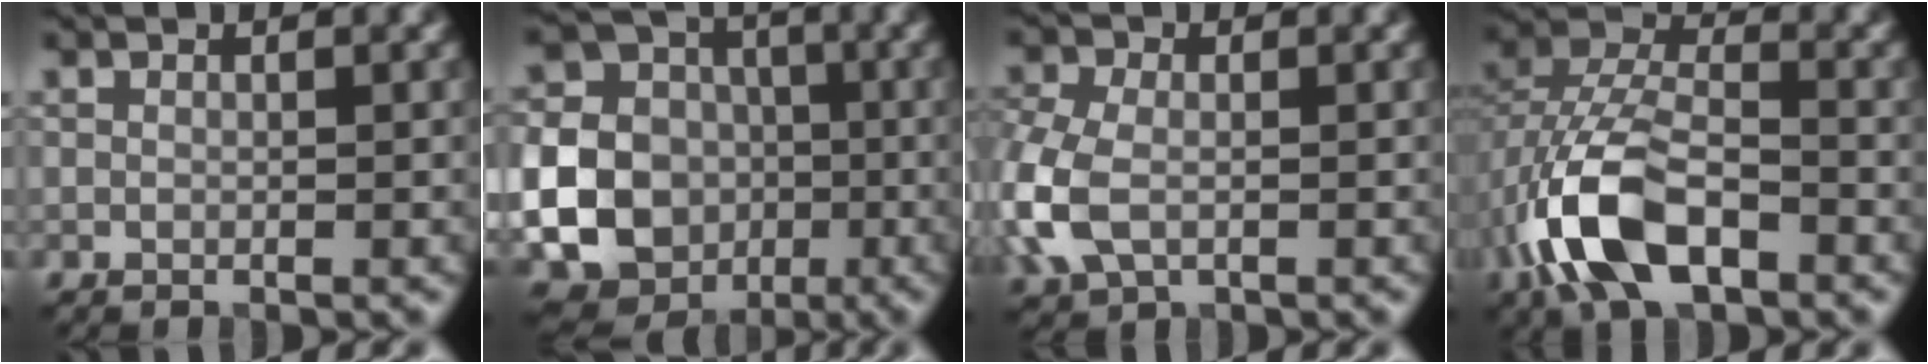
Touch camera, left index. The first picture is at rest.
{"total": 23.8, "force": [-4.5, 22.3, 7.1], "torque": [-0.185, -0.041, -0.104]}
{"total": 5.9, "force": [-1.2, 4.0, 4.1], "torque": [-0.116, -0.005, -0.032]}
{"total": 9.1, "force": [-3.8, 4.7, 6.7], "torque": [-0.145, 0.007, -0.083]}